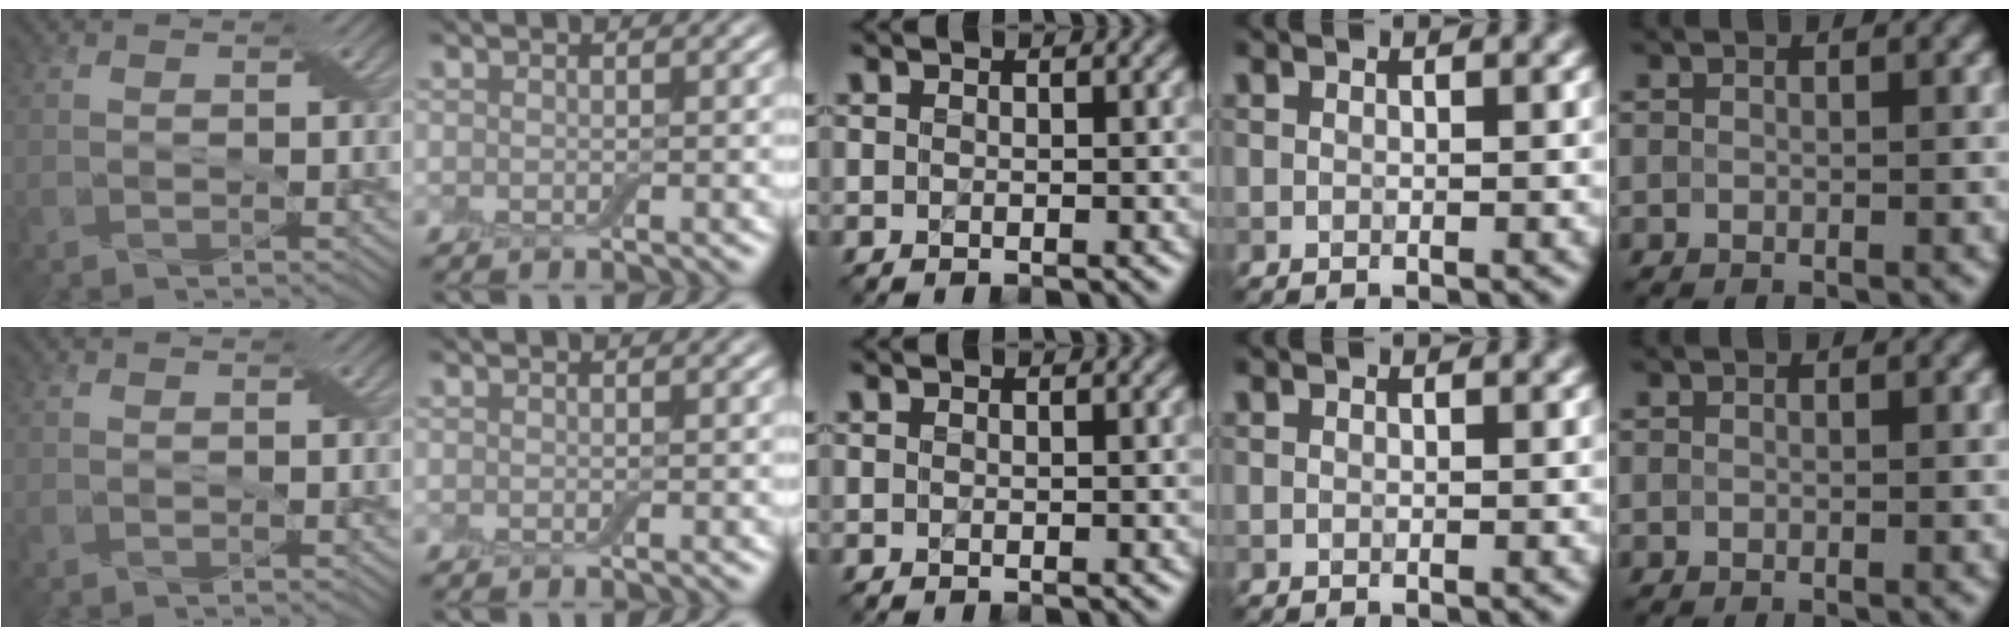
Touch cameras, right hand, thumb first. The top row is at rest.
{}